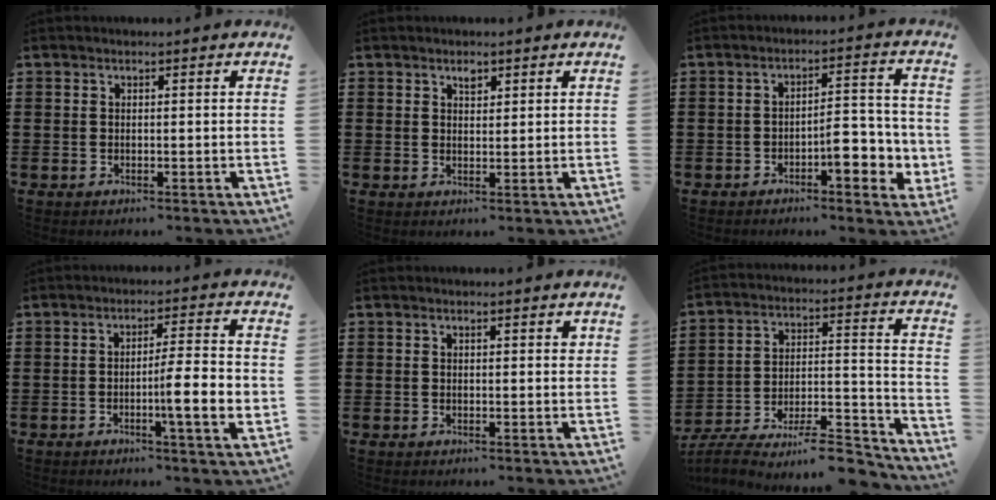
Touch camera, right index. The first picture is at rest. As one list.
[{"total": 1.5, "force": [1.0, 0.8, 0.8], "torque": [-0.011, -0.001, 0.017]}, {"total": 6.1, "force": [-2.4, 2.3, 5.1], "torque": [-0.068, 0.002, -0.046]}, {"total": 7.8, "force": [-1.7, 0.6, 7.6], "torque": [-0.117, -0.010, -0.029]}, {"total": 0.8, "force": [0.4, 0.3, 0.6], "torque": [-0.005, 0.000, 0.005]}, {"total": 9.6, "force": [-8.4, 1.8, 4.3], "torque": [-0.049, 0.020, -0.158]}]